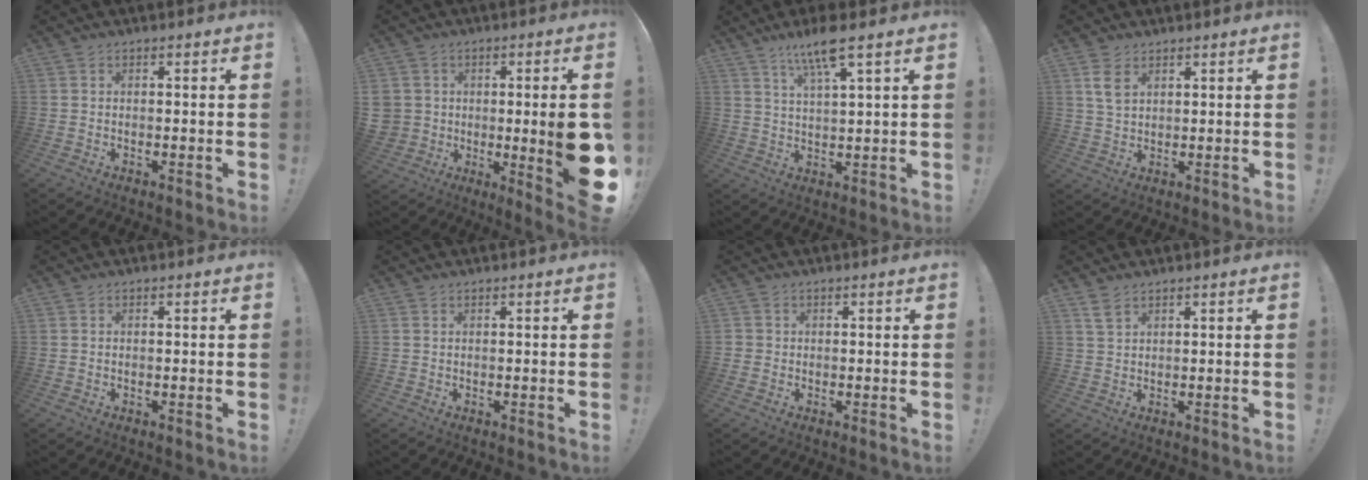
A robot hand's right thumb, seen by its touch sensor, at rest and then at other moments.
{"total": 10.2, "force": [-0.8, 5.1, 8.8], "torque": [-0.129, 0.003, -0.003]}
{"total": 9.1, "force": [5.9, 1.2, 6.8], "torque": [-0.124, -0.021, 0.099]}
{"total": 6.1, "force": [2.8, 4.1, 3.6], "torque": [-0.053, -0.006, 0.055]}
{"total": 0.0}
{"total": 0.0}
{"total": 1.2, "force": [-0.2, 1.1, 0.2], "torque": [-0.012, 0.006, -0.002]}
{"total": 3.2, "force": [2.2, 1.4, 1.9], "torque": [-0.026, -0.012, 0.040]}